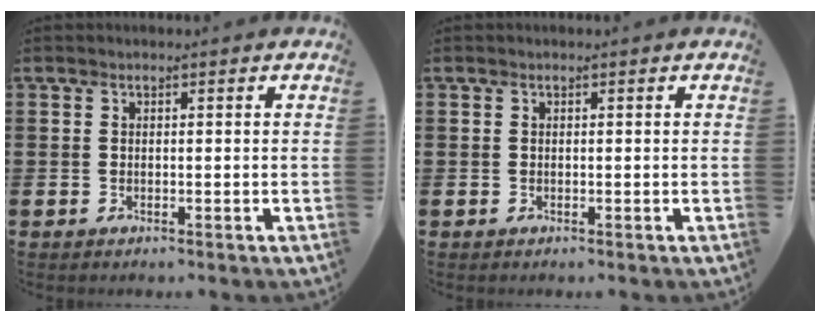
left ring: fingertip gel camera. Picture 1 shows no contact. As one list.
[{"total": 0.0}]